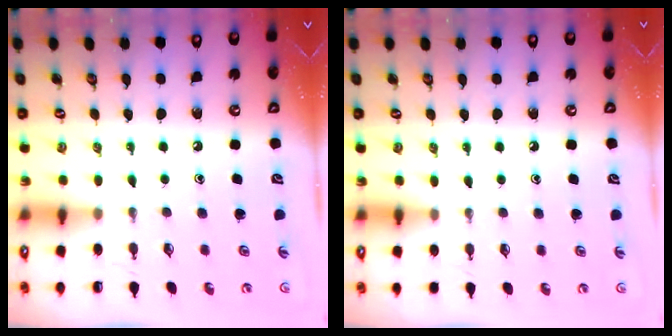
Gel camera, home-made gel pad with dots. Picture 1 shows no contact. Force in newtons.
{"total": 2.9, "press": 2.9, "slide": 0.5}